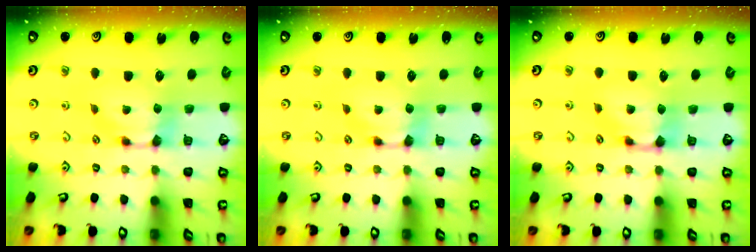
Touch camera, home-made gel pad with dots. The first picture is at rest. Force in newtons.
{"total": 0.0}
{"total": 0.9, "press": 0.5, "slide": 0.8}